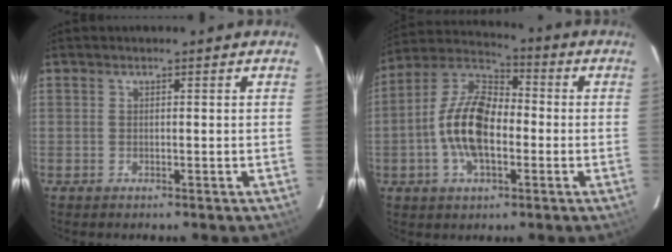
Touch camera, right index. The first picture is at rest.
{"total": 13.4, "force": [-2.5, 6.9, 11.2], "torque": [-0.229, 0.015, -0.052]}